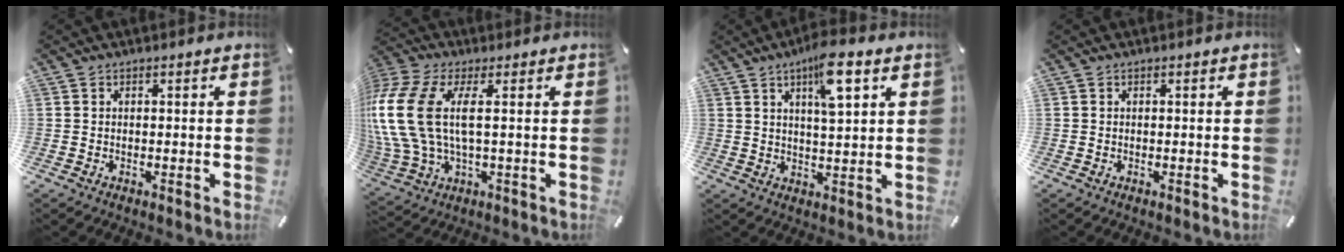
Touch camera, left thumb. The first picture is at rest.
{"total": 14.9, "force": [2.4, 7.6, 12.6], "torque": [-0.294, -0.012, 0.042]}
{"total": 9.5, "force": [5.1, 2.6, 7.5], "torque": [-0.124, -0.014, 0.083]}
{"total": 0.0}